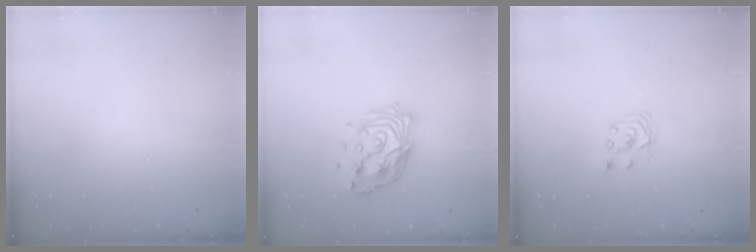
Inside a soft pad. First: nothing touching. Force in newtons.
{"total": 14.3, "press": 14.2, "slide": 1.4}
{"total": 2.6, "press": 2.6, "slide": 0.3}